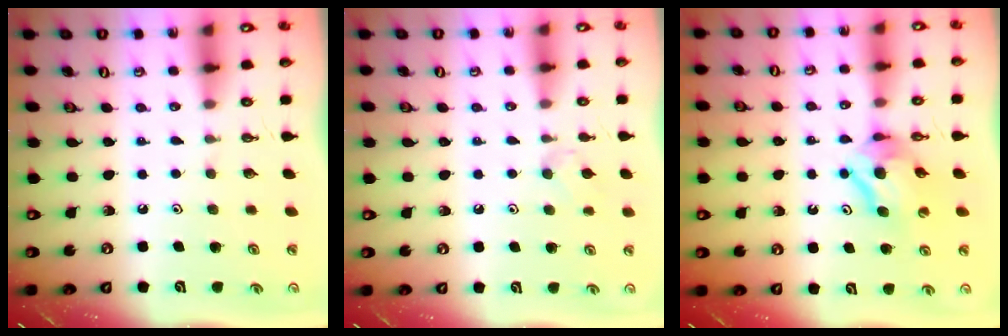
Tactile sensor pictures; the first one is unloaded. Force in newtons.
{"total": 4.3, "press": 4.2, "slide": 0.9}
{"total": 7.7, "press": 7.6, "slide": 0.6}